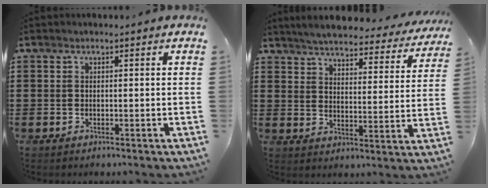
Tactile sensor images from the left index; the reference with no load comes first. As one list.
[{"total": 4.8, "force": [4.6, -0.1, 1.2], "torque": [-0.047, -0.032, 0.075]}]